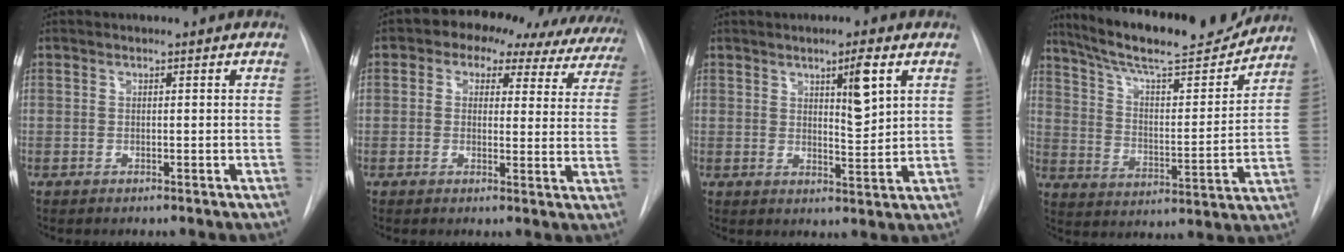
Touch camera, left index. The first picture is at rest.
{"total": 16.0, "force": [12.7, 7.7, 6.0], "torque": [-0.067, 0.034, 0.126]}
{"total": 5.3, "force": [2.5, 0.6, 4.7], "torque": [-0.074, -0.009, 0.040]}
{"total": 20.1, "force": [18.0, 3.0, 8.6], "torque": [-0.145, -0.007, 0.271]}